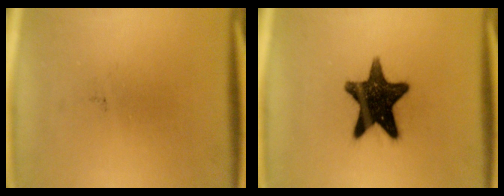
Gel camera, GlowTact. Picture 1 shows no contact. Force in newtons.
{"total": 15.4}